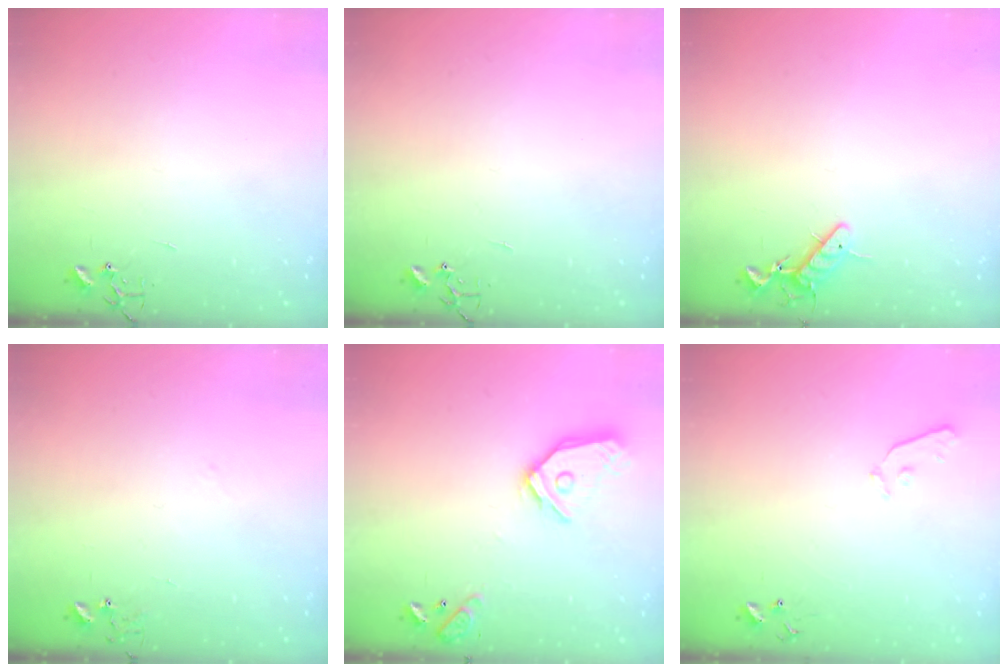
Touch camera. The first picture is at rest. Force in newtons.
{"total": 0.0}
{"total": 8.6, "press": 8.5, "slide": 1.3}
{"total": 6.8, "press": 6.8, "slide": 0.6}
{"total": 14.7, "press": 14.6, "slide": 2.0}
{"total": 4.9, "press": 4.9, "slide": 0.5}